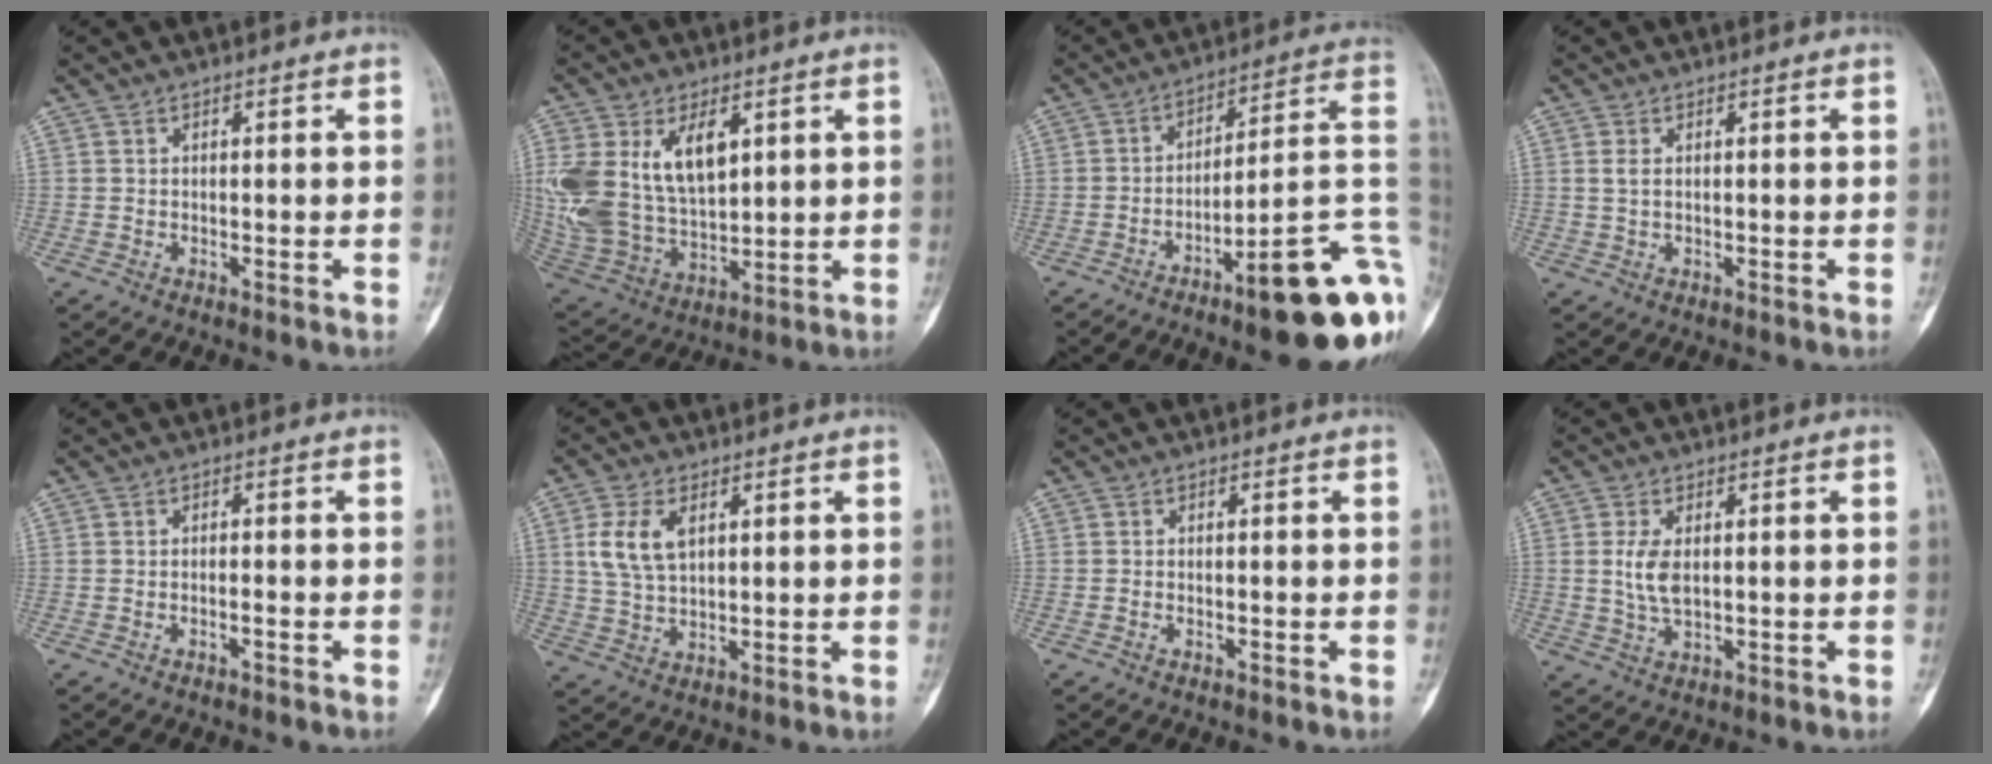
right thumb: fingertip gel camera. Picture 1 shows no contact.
{"total": 20.2, "force": [5.9, 12.4, 14.8], "torque": [-0.311, -0.014, 0.129]}
{"total": 21.3, "force": [-7.8, 4.7, 19.2], "torque": [-0.189, 0.055, -0.103]}
{"total": 1.9, "force": [0.5, 1.1, 1.5], "torque": [-0.035, 0.002, 0.013]}
{"total": 1.0, "force": [-0.8, 0.2, 0.6], "torque": [-0.014, 0.013, -0.012]}
{"total": 7.8, "force": [2.4, 4.5, 5.9], "torque": [-0.119, -0.004, 0.050]}
{"total": 0.6, "force": [-0.4, 0.3, 0.3], "torque": [-0.005, 0.004, -0.008]}
{"total": 5.2, "force": [0.7, 2.7, 4.4], "torque": [-0.092, -0.006, 0.016]}